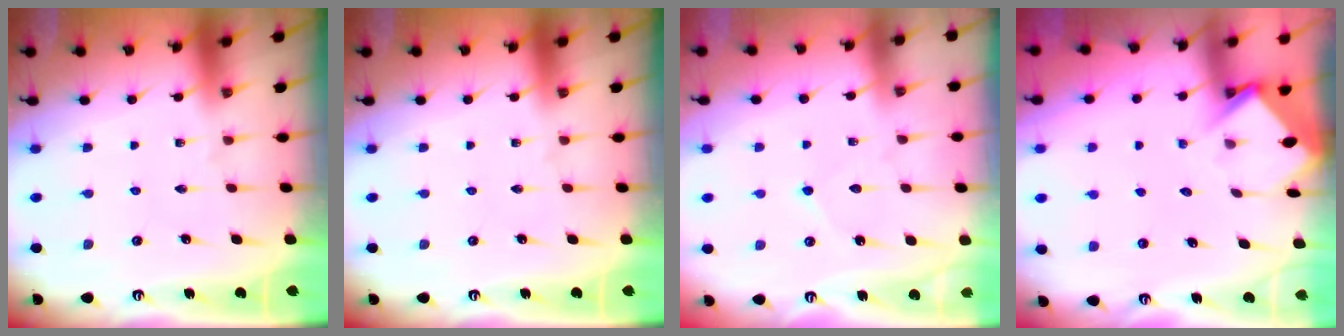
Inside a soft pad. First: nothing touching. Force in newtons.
{"total": 0.0}
{"total": 4.0, "press": 4.0, "slide": 0.1}
{"total": 3.5, "press": 3.5, "slide": 0.3}